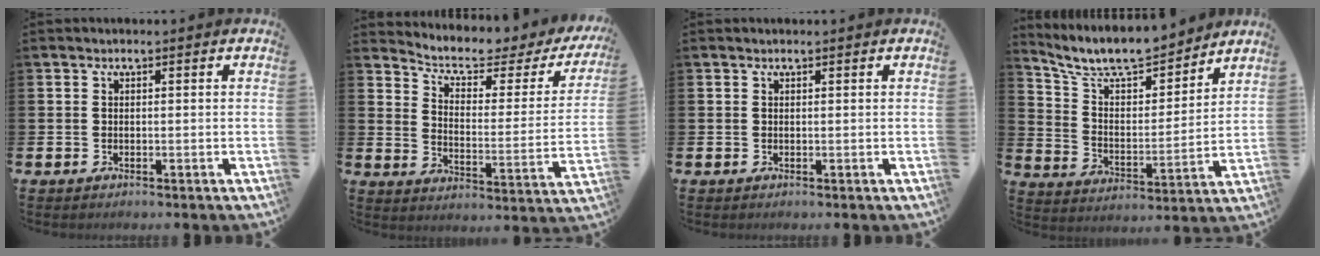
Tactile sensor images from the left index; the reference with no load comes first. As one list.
[{"total": 5.4, "force": [4.6, 1.7, 2.3], "torque": [-0.063, -0.038, 0.068]}, {"total": 0.0}, {"total": 9.2, "force": [8.6, 2.0, 2.7], "torque": [-0.086, -0.067, 0.149]}]